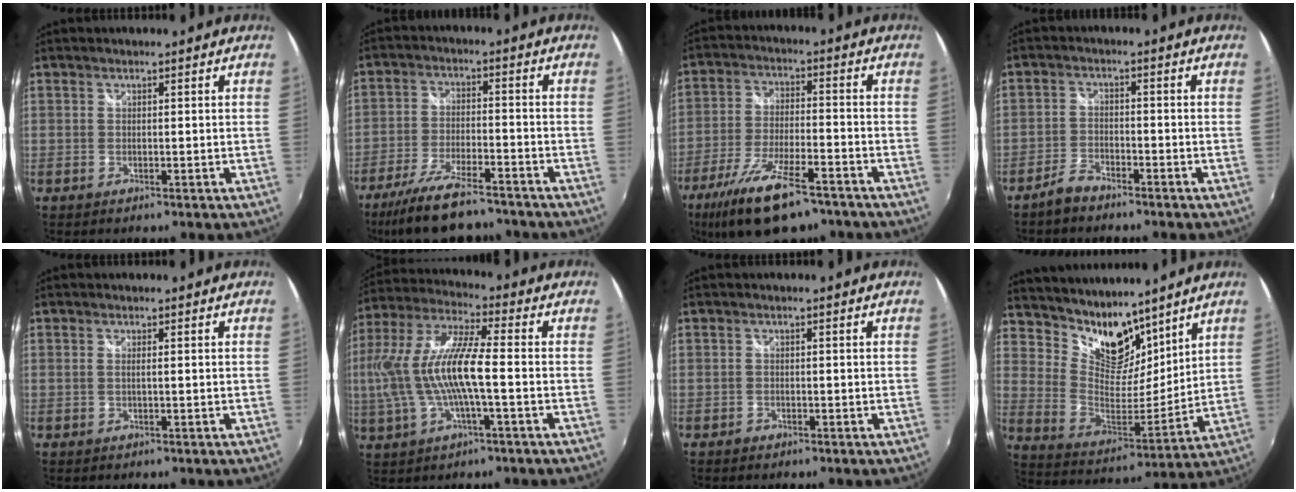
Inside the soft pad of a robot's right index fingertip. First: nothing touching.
{"total": 15.1, "force": [-12.5, 3.7, 7.5], "torque": [-0.163, -0.021, -0.207]}
{"total": 16.4, "force": [-11.2, 5.3, 10.6], "torque": [-0.219, -0.033, -0.192]}
{"total": 3.8, "force": [-3.3, 1.3, 1.5], "torque": [-0.044, 0.004, -0.064]}
{"total": 0.9, "force": [-0.1, -0.2, 0.9], "torque": [-0.016, -0.001, -0.004]}
{"total": 15.8, "force": [-1.4, 3.3, 15.4], "torque": [-0.290, -0.002, -0.027]}
{"total": 1.2, "force": [-0.9, 0.8, 0.2], "torque": [-0.007, -0.001, -0.014]}
{"total": 13.6, "force": [10.7, 6.6, 5.2], "torque": [-0.102, -0.004, 0.204]}